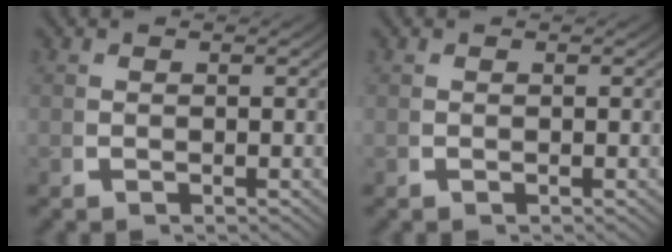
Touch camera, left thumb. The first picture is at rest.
{"total": 0.0}